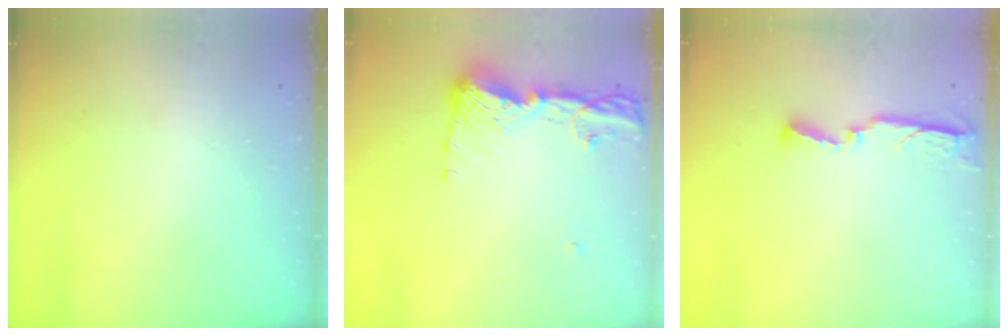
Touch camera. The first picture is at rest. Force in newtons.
{"total": 14.5, "press": 14.4, "slide": 1.7}
{"total": 6.6, "press": 6.5, "slide": 1.1}